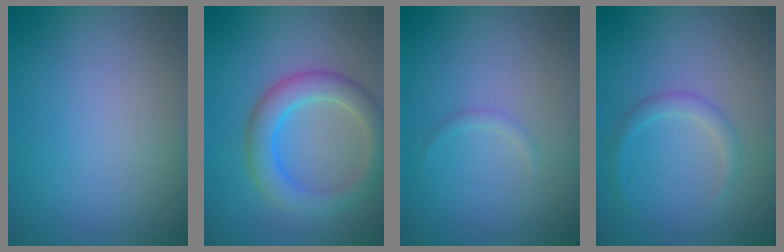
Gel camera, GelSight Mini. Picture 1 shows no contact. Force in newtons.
{"total": 4.4, "press": 4.4, "slide": 0.2}
{"total": 0.6, "press": 0.6, "slide": 0.0}
{"total": 1.5, "press": 1.5, "slide": 0.1}